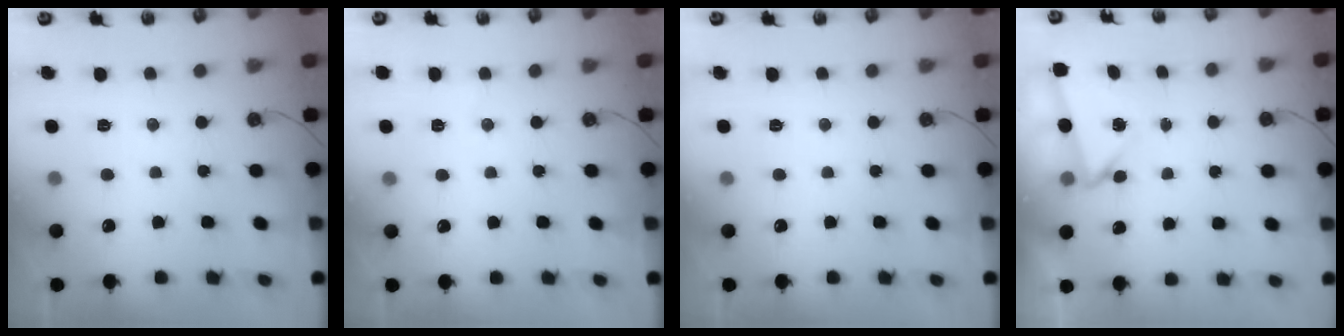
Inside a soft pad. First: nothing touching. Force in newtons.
{"total": 2.1, "press": 1.9, "slide": 0.7}
{"total": 0.0}
{"total": 3.5, "press": 3.4, "slide": 0.7}